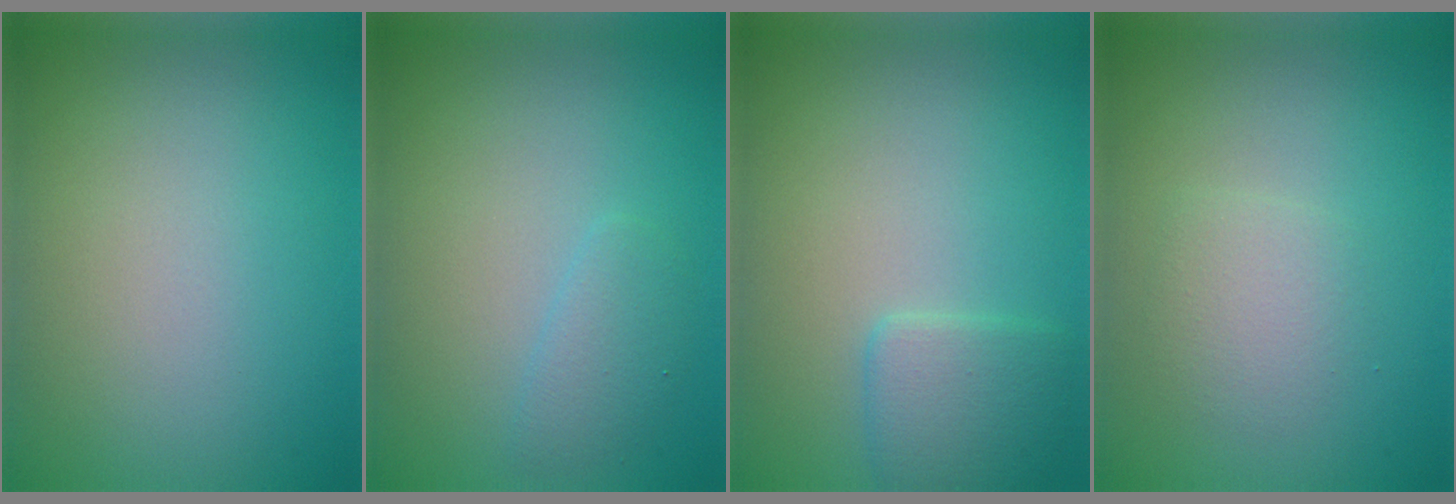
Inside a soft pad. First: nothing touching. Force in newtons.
{"total": 1.6, "press": 1.6, "slide": 0.0}
{"total": 2.6, "press": 2.6, "slide": 0.1}
{"total": 1.9, "press": 1.9, "slide": 0.1}